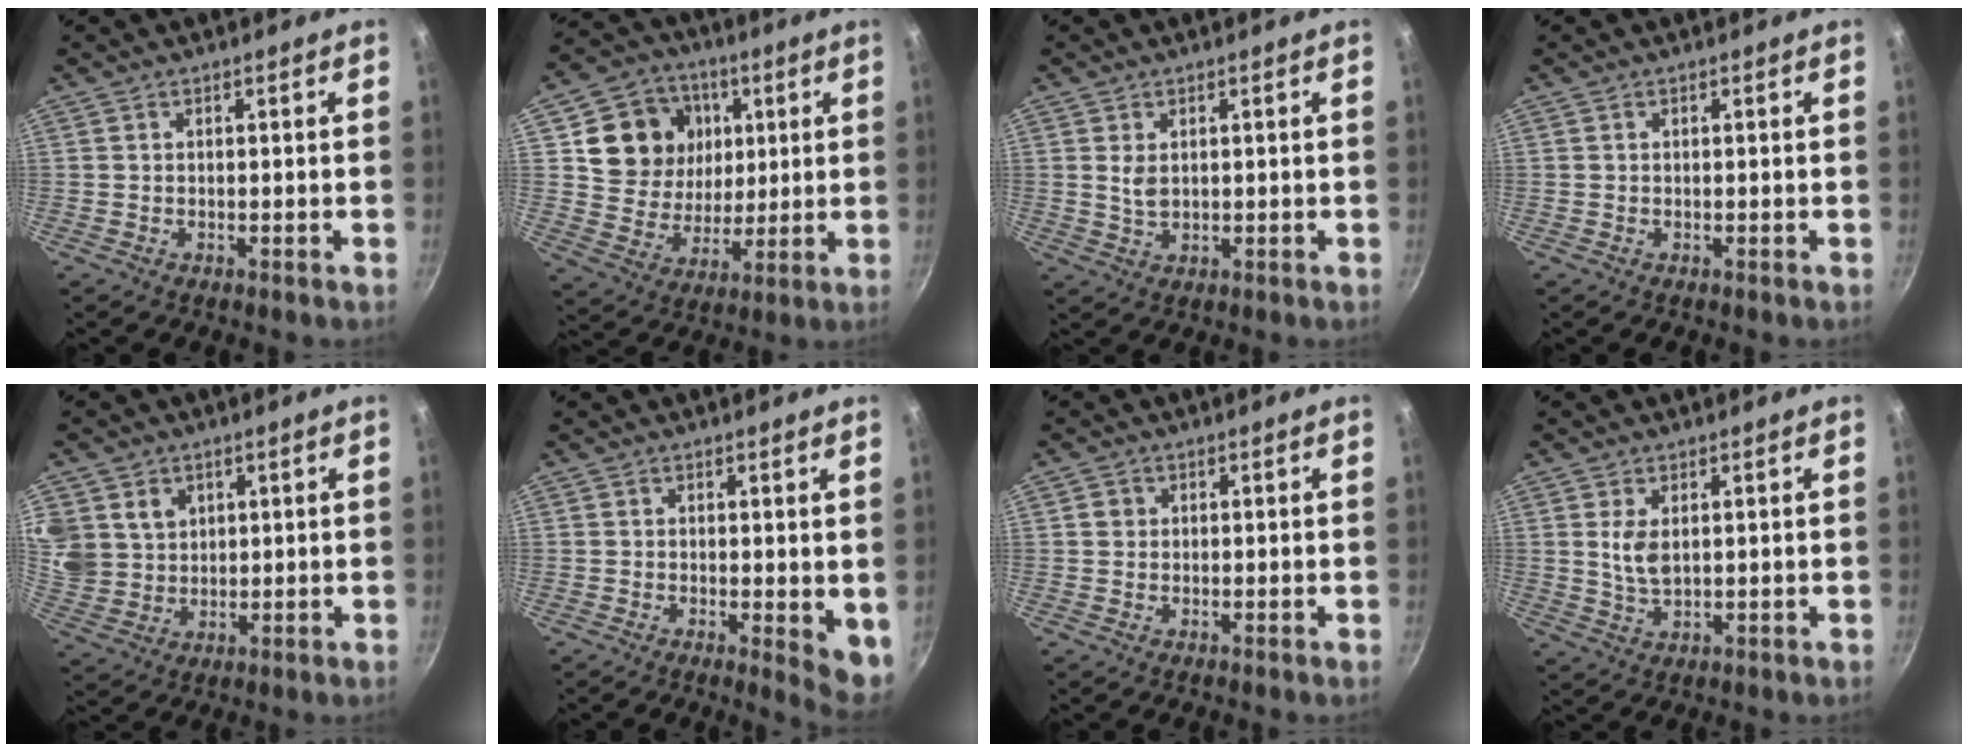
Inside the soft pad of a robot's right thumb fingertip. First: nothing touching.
{"total": 15.2, "force": [4.6, 13.0, 6.5], "torque": [-0.088, -0.010, 0.083]}
{"total": 3.1, "force": [0.8, 2.0, 2.3], "torque": [-0.040, -0.007, 0.019]}
{"total": 0.0}
{"total": 12.9, "force": [4.6, 10.8, 5.2], "torque": [-0.106, -0.007, 0.104]}
{"total": 5.7, "force": [-0.4, 1.8, 5.4], "torque": [-0.063, -0.011, -0.002]}
{"total": 1.6, "force": [0.2, 1.5, 0.5], "torque": [-0.004, 0.004, 0.002]}
{"total": 4.7, "force": [1.2, 2.6, 3.8], "torque": [-0.067, -0.014, 0.027]}